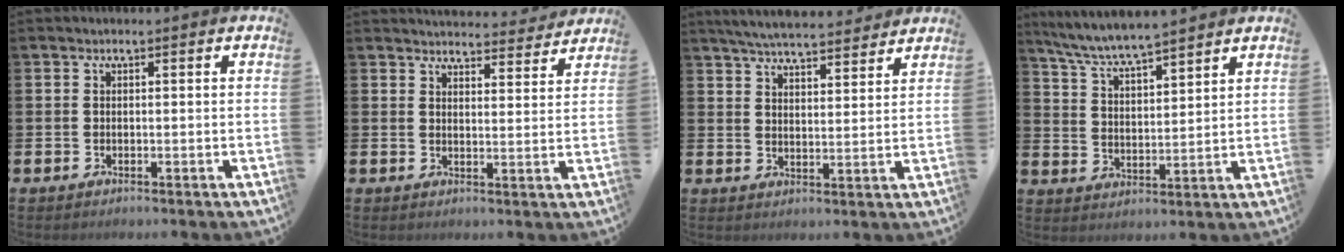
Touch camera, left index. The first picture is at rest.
{"total": 3.9, "force": [3.9, 0.4, 0.0], "torque": [-0.001, -0.029, 0.067]}
{"total": 5.3, "force": [5.2, 0.3, 1.0], "torque": [-0.034, -0.029, 0.092]}
{"total": 5.9, "force": [5.7, 0.0, 1.5], "torque": [-0.055, -0.034, 0.101]}